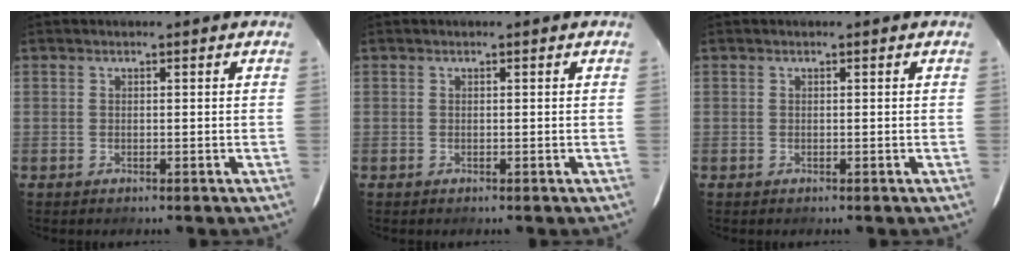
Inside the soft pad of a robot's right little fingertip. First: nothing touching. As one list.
[{"total": 0.0}, {"total": 0.0}]